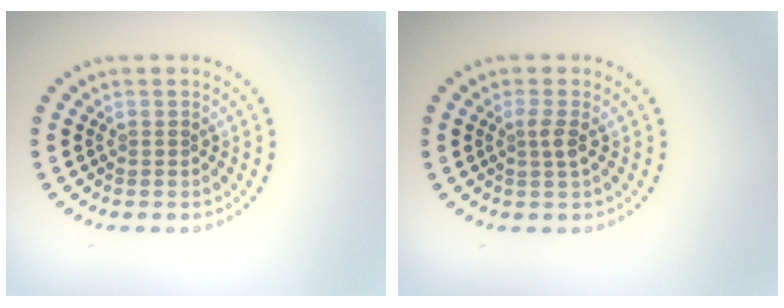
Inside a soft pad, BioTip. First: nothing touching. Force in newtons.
{"total": 1.4, "press": 1.1, "slide": 0.9}